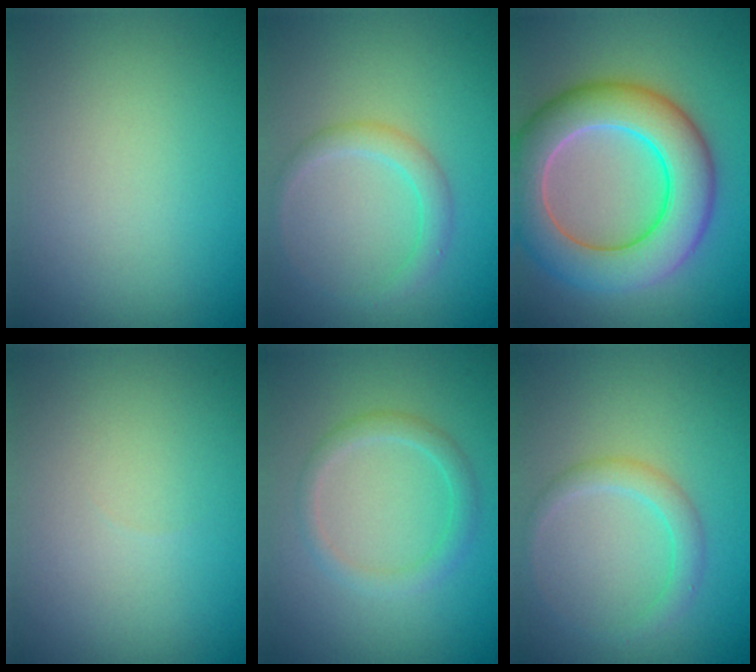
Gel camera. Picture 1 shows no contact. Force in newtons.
{"total": 2.0, "press": 2.0, "slide": 0.2}
{"total": 9.1, "press": 9.1, "slide": 0.5}
{"total": 0.0}
{"total": 1.9, "press": 1.9, "slide": 0.2}
{"total": 2.0, "press": 2.0, "slide": 0.2}